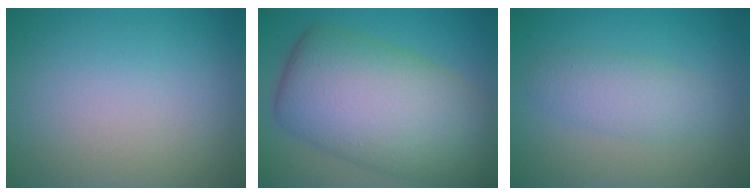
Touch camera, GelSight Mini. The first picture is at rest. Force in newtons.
{"total": 12.2, "press": 12.2, "slide": 0.4}
{"total": 2.7, "press": 2.7, "slide": 0.0}